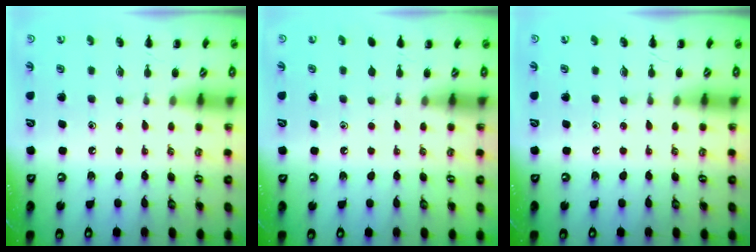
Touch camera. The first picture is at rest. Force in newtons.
{"total": 1.1, "press": 1.1, "slide": 0.2}
{"total": 0.0}